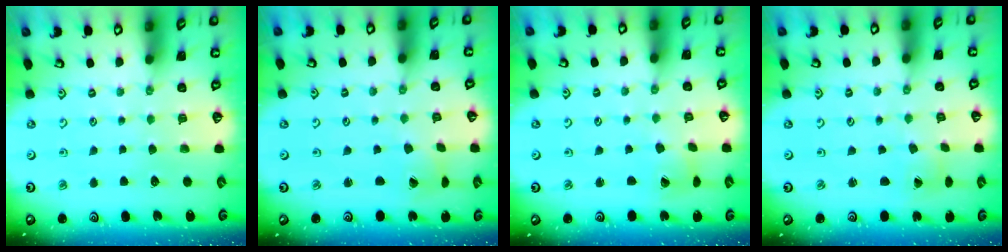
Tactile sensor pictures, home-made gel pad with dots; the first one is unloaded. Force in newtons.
{"total": 1.0, "press": 1.0, "slide": 0.1}
{"total": 3.5, "press": 3.5, "slide": 0.5}
{"total": 0.5, "press": 0.5, "slide": 0.1}